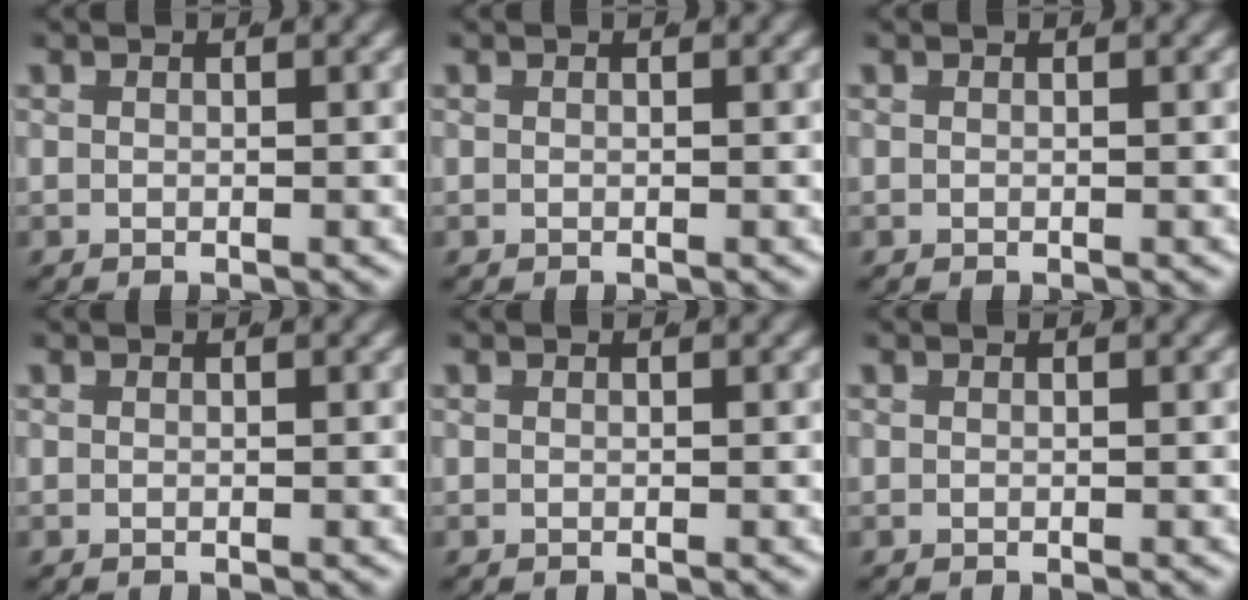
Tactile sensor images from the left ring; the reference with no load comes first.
{"total": 0.0}
{"total": 0.0}
{"total": 0.0}
{"total": 0.0}
{"total": 0.0}